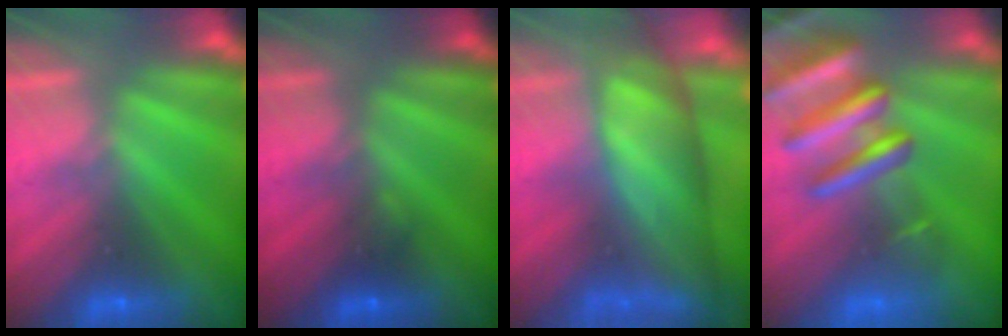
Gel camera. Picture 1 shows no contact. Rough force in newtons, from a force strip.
{"total": 1.8}
{"total": 11.2}
{"total": 7.8}